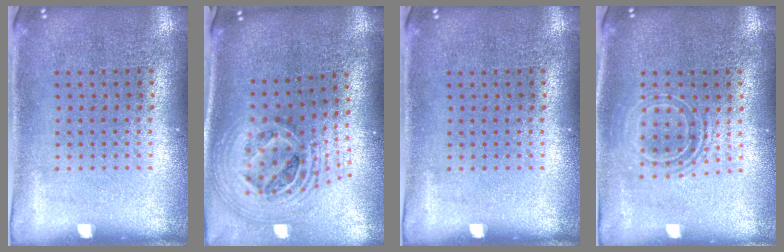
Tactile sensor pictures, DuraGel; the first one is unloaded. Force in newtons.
{"total": 2.7, "press": 2.0, "slide": 1.9}
{"total": 0.0}
{"total": 1.7, "press": 1.3, "slide": 1.0}